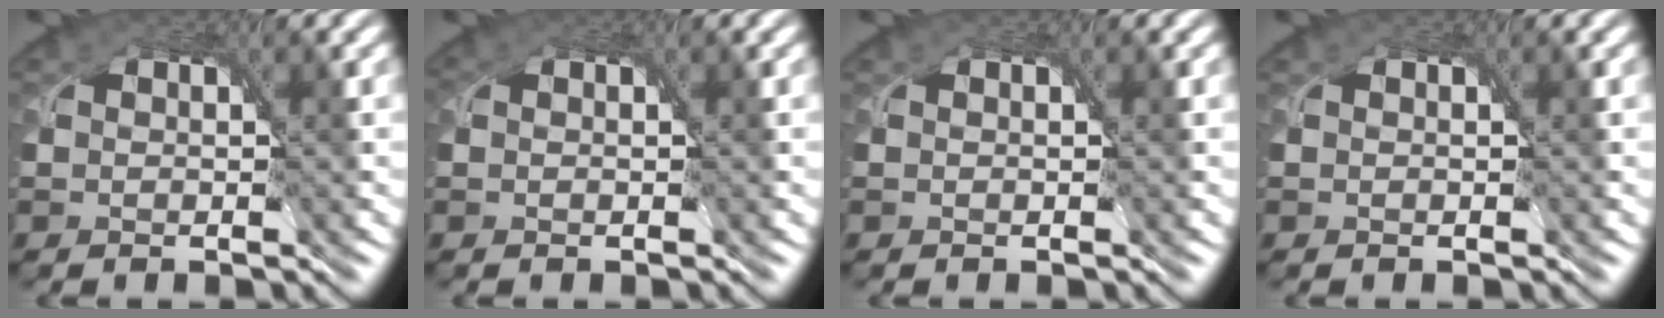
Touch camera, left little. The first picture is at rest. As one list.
[{"total": 0.7, "force": [0.3, 0.5, 0.4], "torque": [-0.012, 0.000, 0.003]}, {"total": 0.0}, {"total": 0.0}]